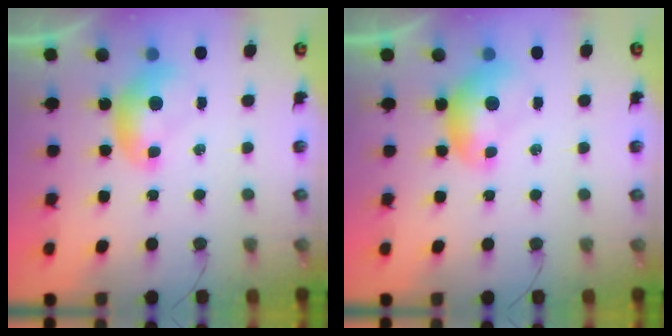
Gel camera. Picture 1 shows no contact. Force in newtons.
{"total": 0.9, "press": 0.6, "slide": 0.6}